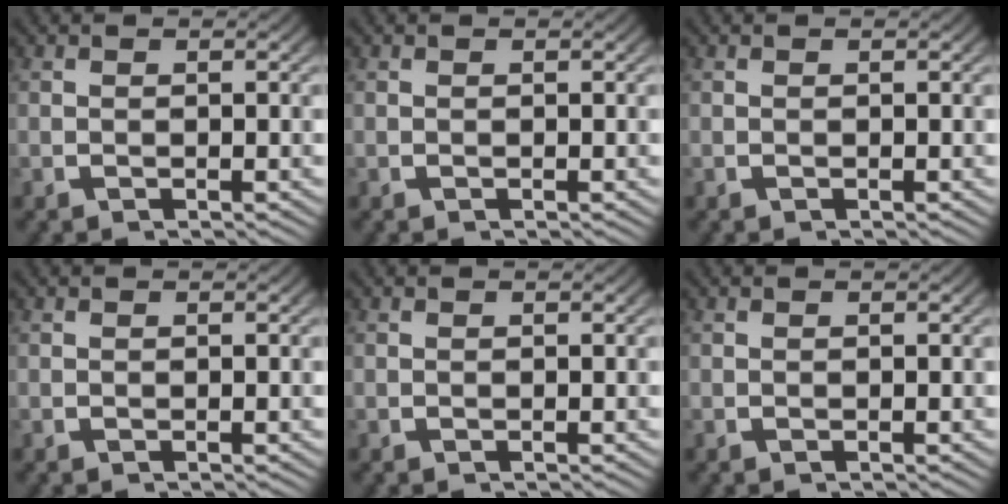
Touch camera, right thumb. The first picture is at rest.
{"total": 0.0}
{"total": 0.0}
{"total": 0.0}
{"total": 0.0}
{"total": 0.0}